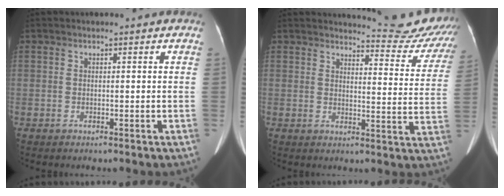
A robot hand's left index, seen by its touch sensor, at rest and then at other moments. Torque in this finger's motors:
{"motor_torque": [0.82, -1.32, 0.10, 0.02]}